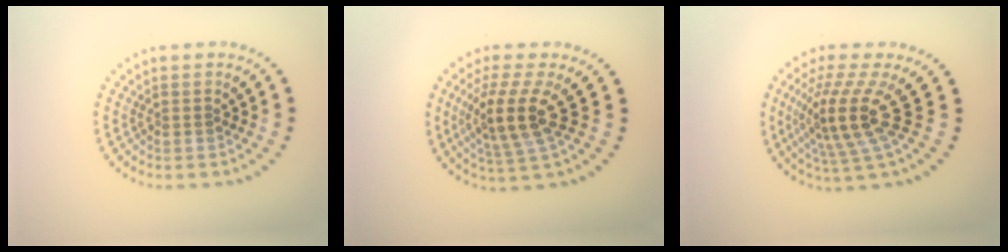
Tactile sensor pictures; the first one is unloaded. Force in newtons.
{"total": 4.4, "press": 3.8, "slide": 2.3}
{"total": 5.1, "press": 3.7, "slide": 3.5}